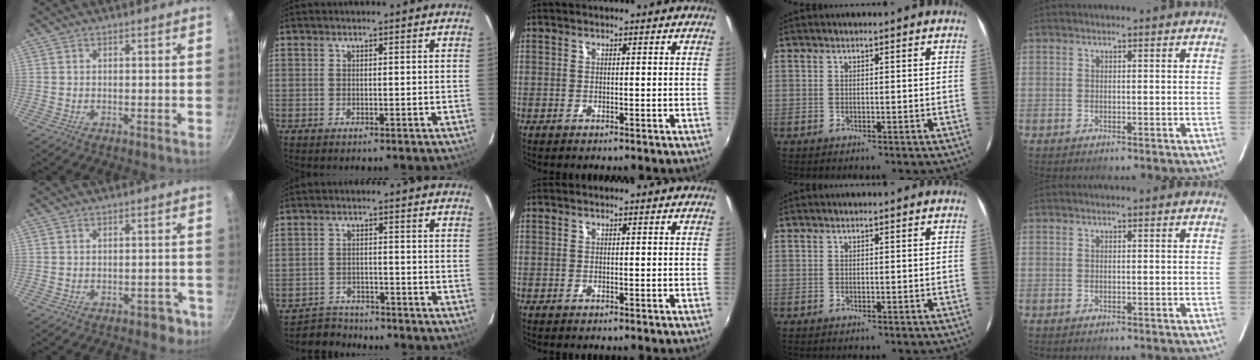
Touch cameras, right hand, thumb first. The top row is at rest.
{"thumb": {"total": 3.8, "force": [-2.1, 2.5, 2.0], "torque": [0.002, 0.033, -0.005]}, "index": {"total": 5.4, "force": [-5.0, 2.0, -0.2], "torque": [-0.012, 0.010, -0.084]}}